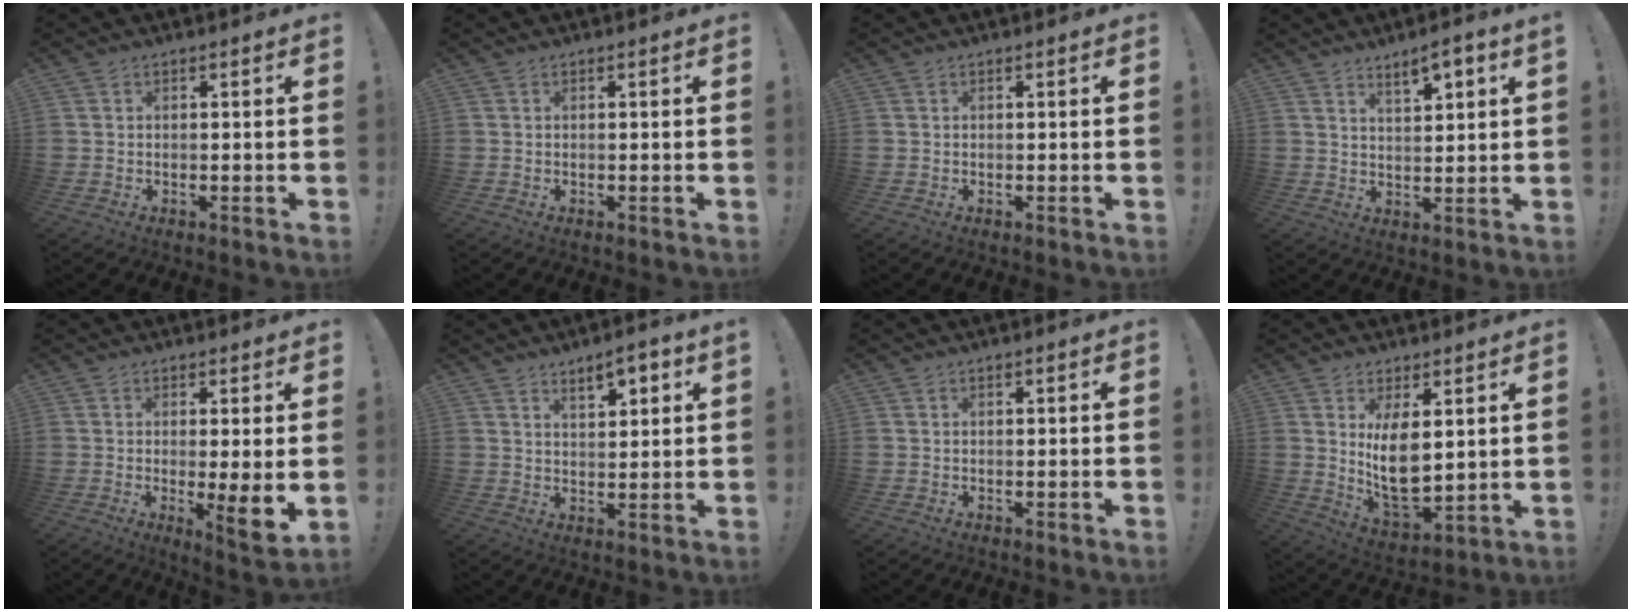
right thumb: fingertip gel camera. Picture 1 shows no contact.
{"total": 0.0}
{"total": 0.0}
{"total": 5.2, "force": [3.9, 0.9, 3.4], "torque": [-0.043, -0.025, 0.061]}
{"total": 6.8, "force": [0.0, 0.3, 6.7], "torque": [-0.072, -0.026, 0.001]}
{"total": 5.8, "force": [4.1, 1.7, 3.8], "torque": [-0.044, -0.025, 0.064]}
{"total": 0.0}
{"total": 11.6, "force": [3.5, 6.1, 9.2], "torque": [-0.168, -0.043, 0.066]}